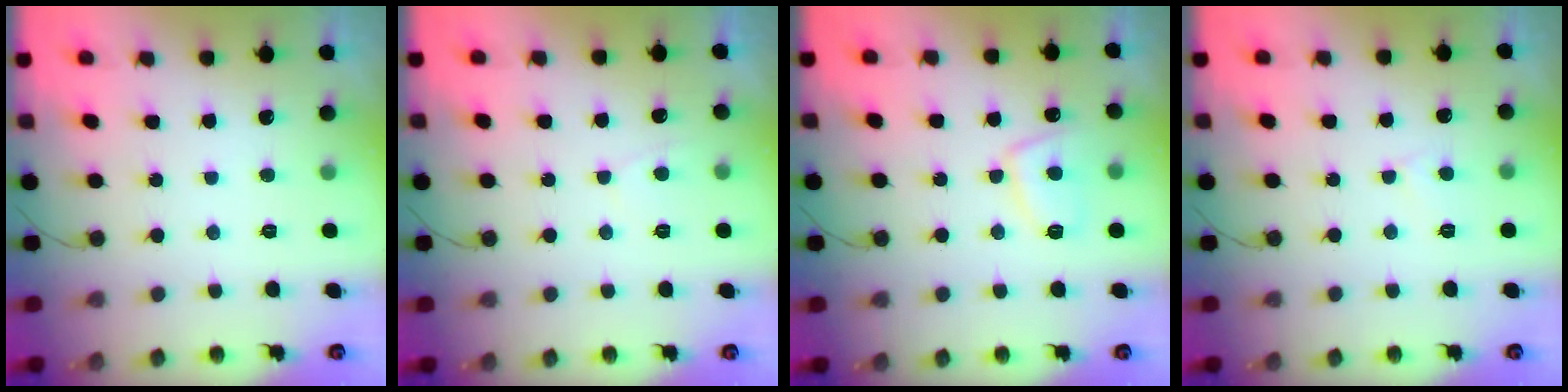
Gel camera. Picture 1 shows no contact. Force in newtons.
{"total": 2.7, "press": 2.7, "slide": 0.3}
{"total": 7.3, "press": 7.2, "slide": 1.2}
{"total": 2.6, "press": 2.6, "slide": 0.2}